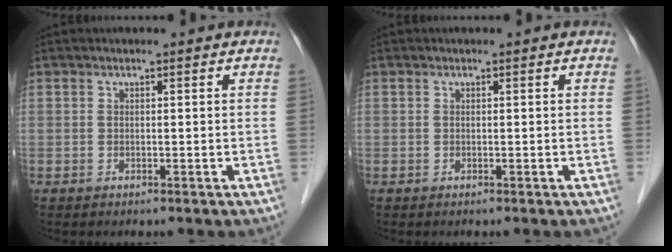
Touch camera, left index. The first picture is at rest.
{"total": 0.0}